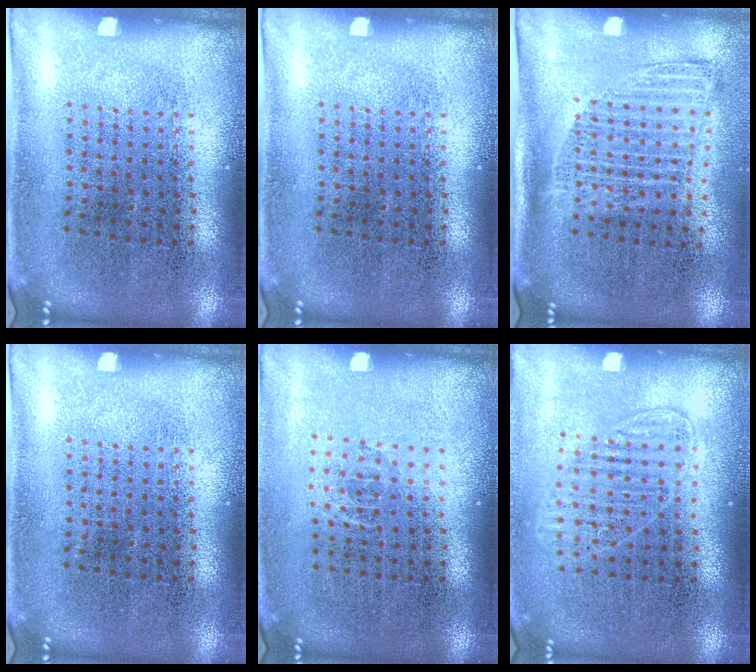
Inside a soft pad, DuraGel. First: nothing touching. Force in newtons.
{"total": 0.0}
{"total": 1.3, "press": 1.1, "slide": 0.7}
{"total": 0.0}
{"total": 0.5, "press": 0.4, "slide": 0.4}
{"total": 1.4, "press": 1.2, "slide": 0.7}